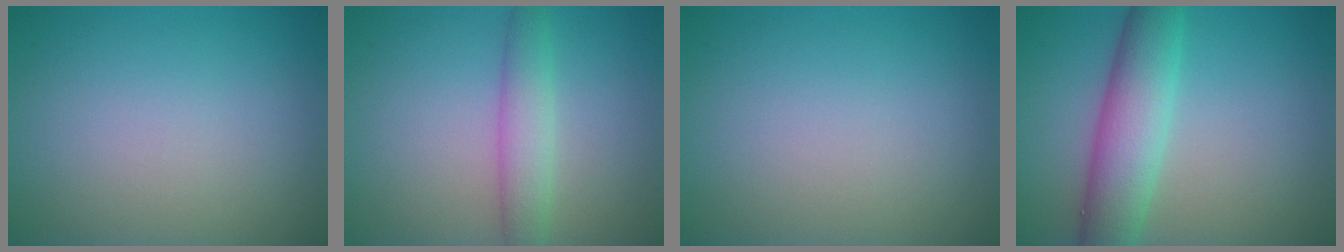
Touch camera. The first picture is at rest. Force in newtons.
{"total": 3.0, "press": 3.0, "slide": 0.1}
{"total": 0.0}
{"total": 6.1, "press": 6.1, "slide": 0.3}